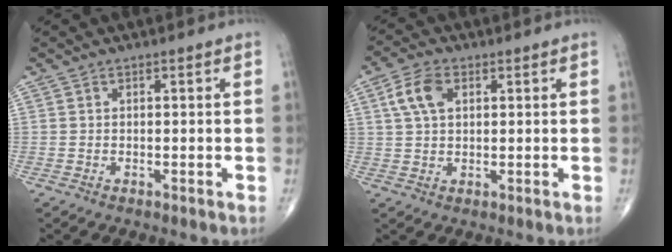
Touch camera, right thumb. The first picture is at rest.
{"total": 6.2, "force": [2.0, 3.7, 4.6], "torque": [-0.091, 0.007, 0.038]}